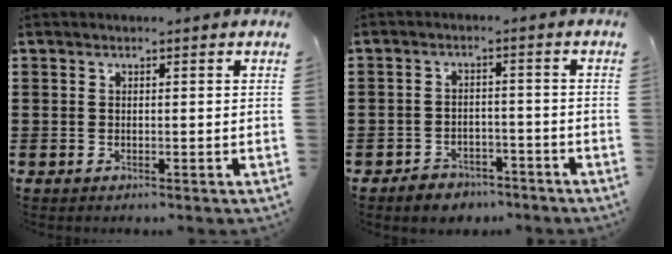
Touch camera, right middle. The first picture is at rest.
{"total": 2.9, "force": [-2.8, 0.9, 0.0], "torque": [-0.008, 0.006, -0.059]}